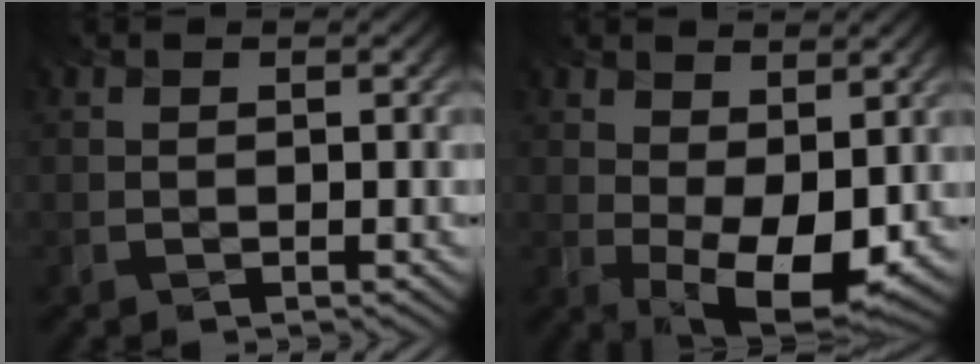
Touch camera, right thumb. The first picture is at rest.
{"total": 9.0, "force": [0.2, 4.8, 7.6], "torque": [-0.130, -0.011, 0.009]}